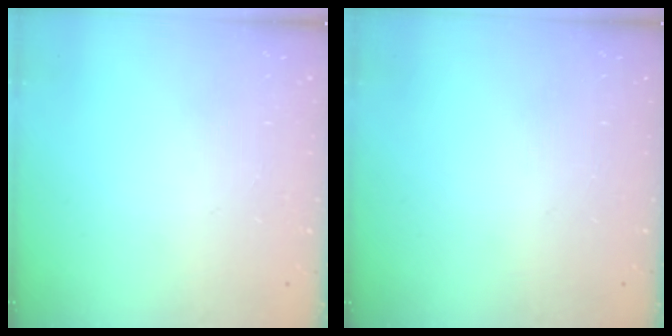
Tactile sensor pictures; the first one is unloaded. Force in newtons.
{"total": 0.0}